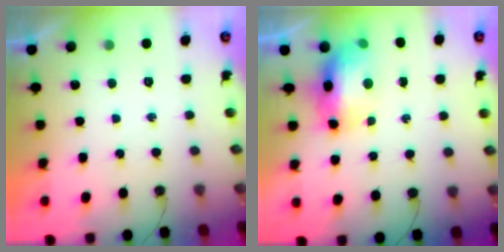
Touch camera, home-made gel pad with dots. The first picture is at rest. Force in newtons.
{"total": 9.5, "press": 9.3, "slide": 2.0}